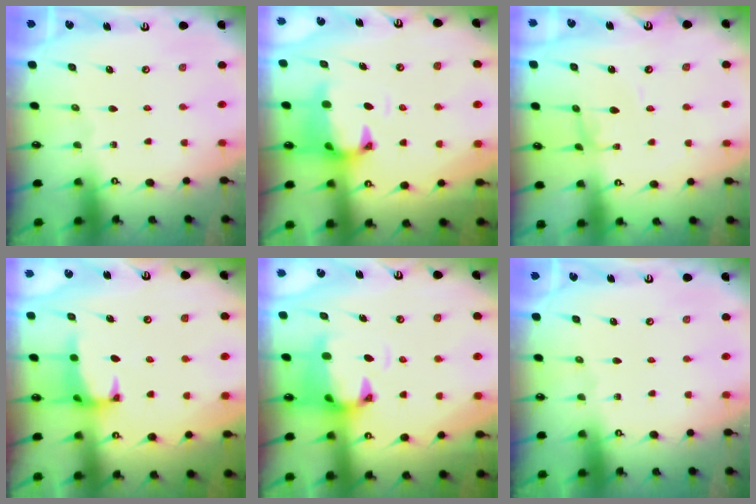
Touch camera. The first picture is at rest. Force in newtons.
{"total": 1.1, "press": 0.3, "slide": 1.1}
{"total": 1.9, "press": 1.9, "slide": 0.0}
{"total": 1.5, "press": 1.3, "slide": 0.7}
{"total": 1.6, "press": 1.2, "slide": 1.1}
{"total": 0.0}